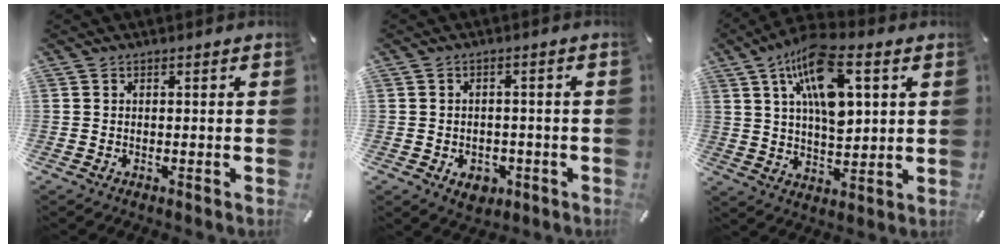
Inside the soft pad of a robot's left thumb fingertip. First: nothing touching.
{"total": 5.0, "force": [-2.0, 3.9, 2.5], "torque": [-0.036, 0.005, -0.035]}
{"total": 15.5, "force": [6.5, 7.4, 12.0], "torque": [-0.218, -0.010, 0.109]}